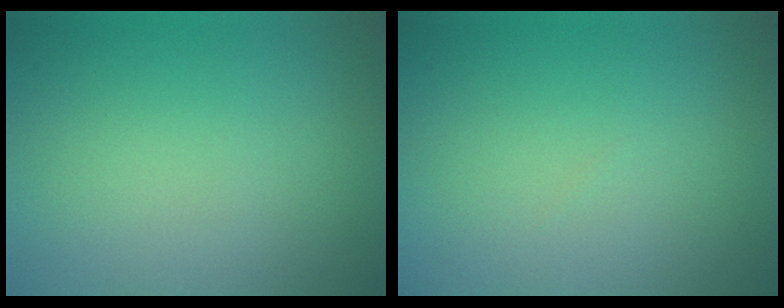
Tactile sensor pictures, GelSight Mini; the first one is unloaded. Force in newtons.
{"total": 0.0}